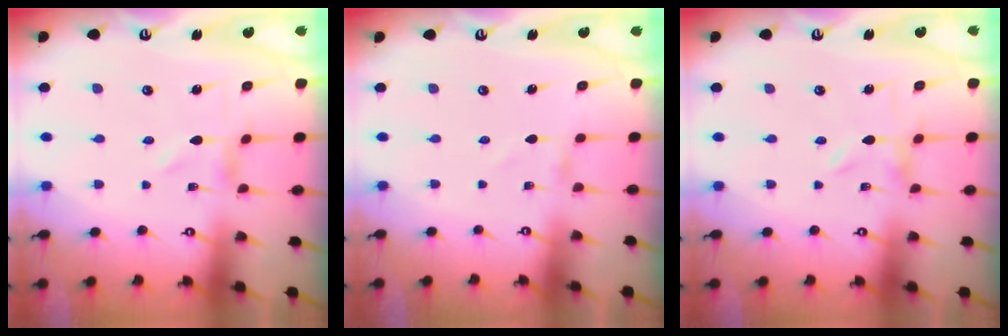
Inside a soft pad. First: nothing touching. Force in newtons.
{"total": 0.0}
{"total": 0.0}